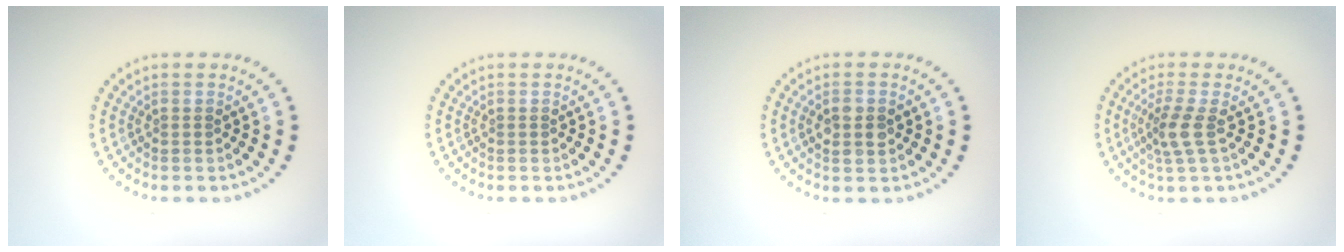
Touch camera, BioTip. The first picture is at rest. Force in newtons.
{"total": 0.0}
{"total": 2.1, "press": 2.1, "slide": 0.1}
{"total": 2.4, "press": 1.9, "slide": 1.6}